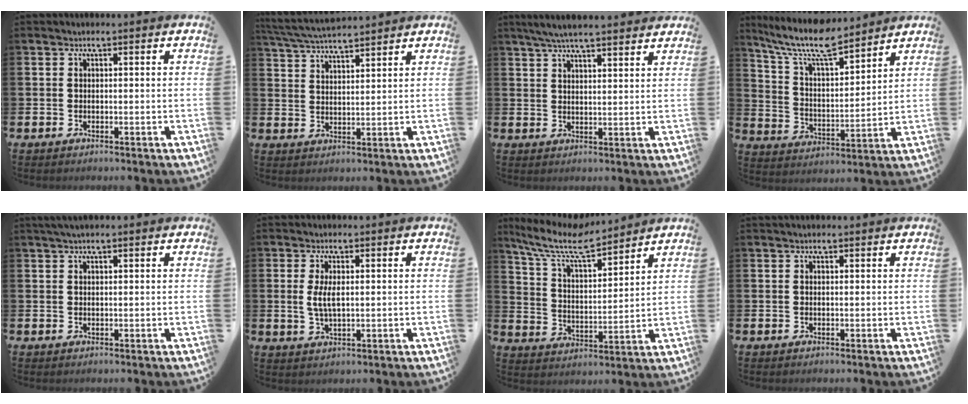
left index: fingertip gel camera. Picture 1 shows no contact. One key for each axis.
{"total": 5.0, "fx": 4.9, "fy": 0.3, "fz": 1.0, "tx": -0.036, "ty": -0.026, "tz": 0.088}
{"total": 5.6, "fx": 5.2, "fy": 0.4, "fz": 1.8, "tx": -0.044, "ty": -0.017, "tz": 0.094}
{"total": 10.5, "fx": 9.2, "fy": 2.0, "fz": 4.7, "tx": -0.124, "ty": -0.046, "tz": 0.163}
{"total": 1.6, "fx": 1.3, "fy": 0.2, "fz": 0.9, "tx": -0.015, "ty": 0.002, "tz": 0.023}
{"total": 3.3, "fx": 0.7, "fy": 1.2, "fz": 3.0, "tx": -0.051, "ty": 0.002, "tz": 0.009}
{"total": 9.7, "fx": 8.5, "fy": 1.9, "fz": 4.2, "tx": -0.113, "ty": -0.045, "tz": 0.150}
{"total": 0.6, "fx": 0.5, "fy": 0.1, "fz": 0.2, "tx": 0.008, "ty": -0.003, "tz": 0.007}